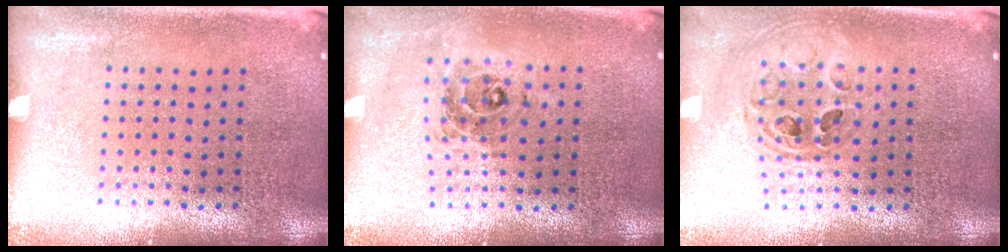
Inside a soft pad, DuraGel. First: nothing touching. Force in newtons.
{"total": 0.7, "press": 0.7, "slide": 0.1}
{"total": 1.0, "press": 0.9, "slide": 0.3}